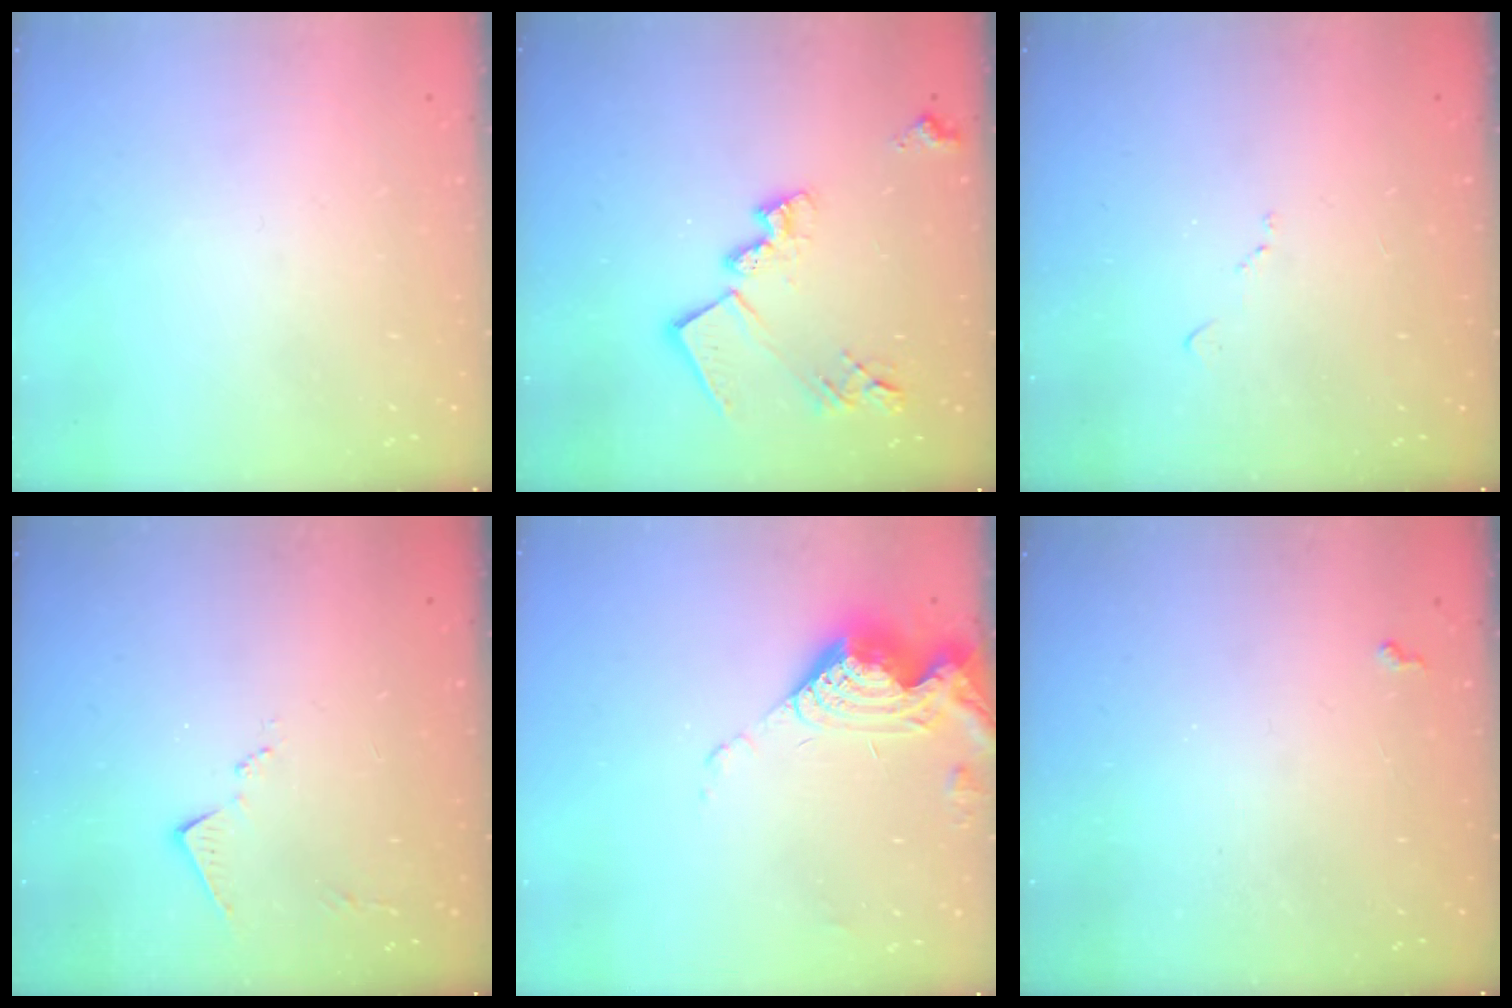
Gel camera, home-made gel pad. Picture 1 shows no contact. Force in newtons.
{"total": 17.0, "press": 17.0, "slide": 1.0}
{"total": 7.2, "press": 7.2, "slide": 0.9}
{"total": 8.1, "press": 8.1, "slide": 0.4}
{"total": 9.5, "press": 9.5, "slide": 0.8}
{"total": 4.1, "press": 4.0, "slide": 0.7}